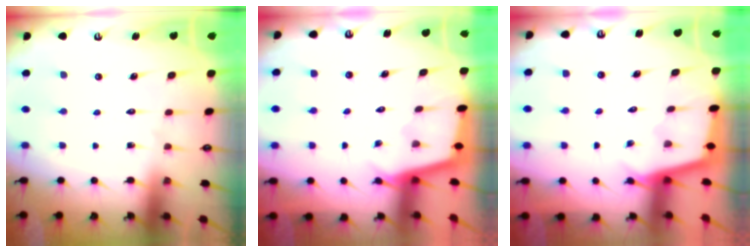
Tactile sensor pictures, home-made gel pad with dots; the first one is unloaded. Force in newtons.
{"total": 2.2, "press": 2.2, "slide": 0.1}
{"total": 2.2, "press": 2.2, "slide": 0.1}